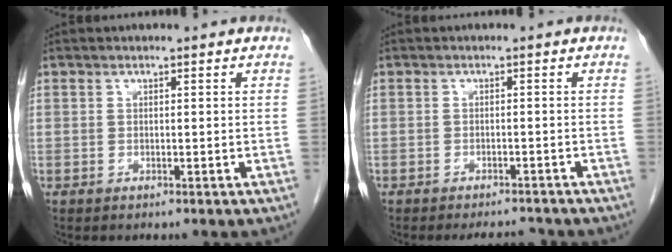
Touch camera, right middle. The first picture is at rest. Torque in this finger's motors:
{"motor_torque": [0.02, -0.01, 0.01, 0.00]}